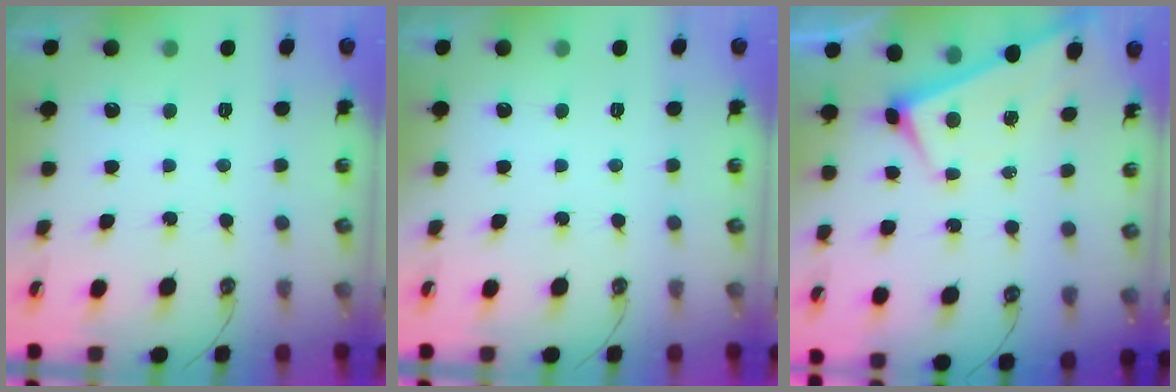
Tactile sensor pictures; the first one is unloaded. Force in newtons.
{"total": 0.0}
{"total": 1.7, "press": 1.7, "slide": 0.1}